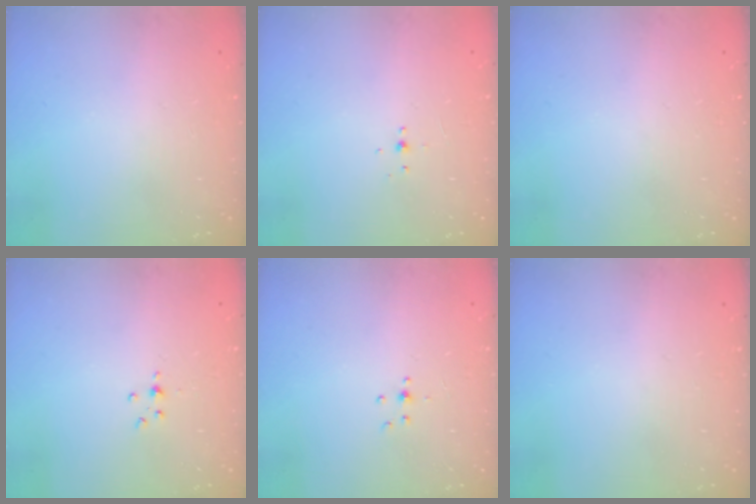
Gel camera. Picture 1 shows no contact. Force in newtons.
{"total": 2.4, "press": 2.3, "slide": 0.7}
{"total": 0.0}
{"total": 2.9, "press": 2.9, "slide": 0.4}
{"total": 3.0, "press": 2.8, "slide": 1.1}
{"total": 0.0}